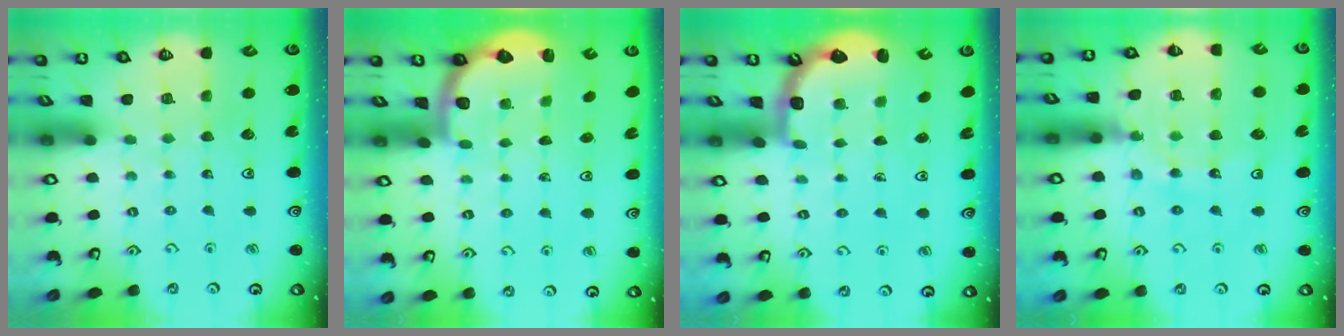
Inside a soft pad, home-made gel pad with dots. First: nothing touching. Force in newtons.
{"total": 2.2, "press": 2.1, "slide": 0.8}
{"total": 2.6, "press": 2.3, "slide": 1.3}
{"total": 12.7, "press": 12.5, "slide": 2.4}